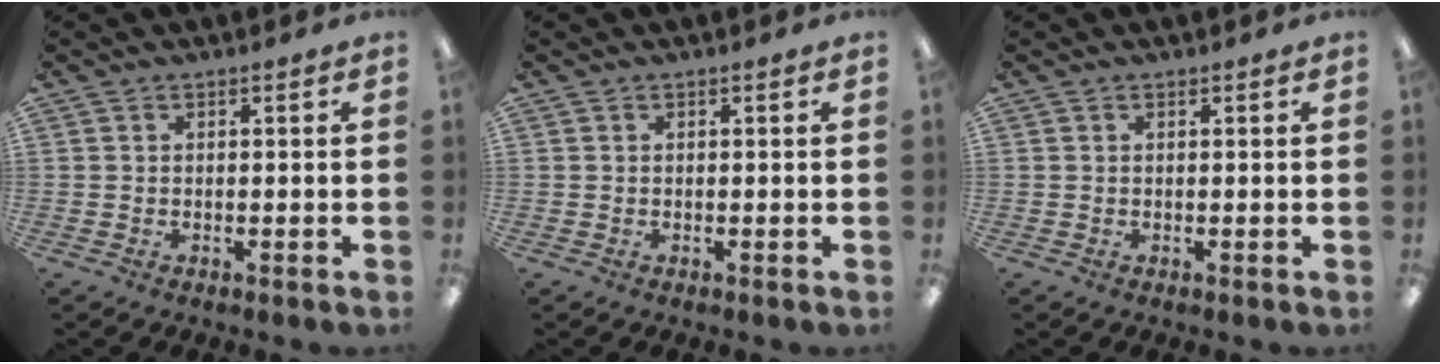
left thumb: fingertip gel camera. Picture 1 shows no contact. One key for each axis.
{"total": 0.0}
{"total": 0.0}